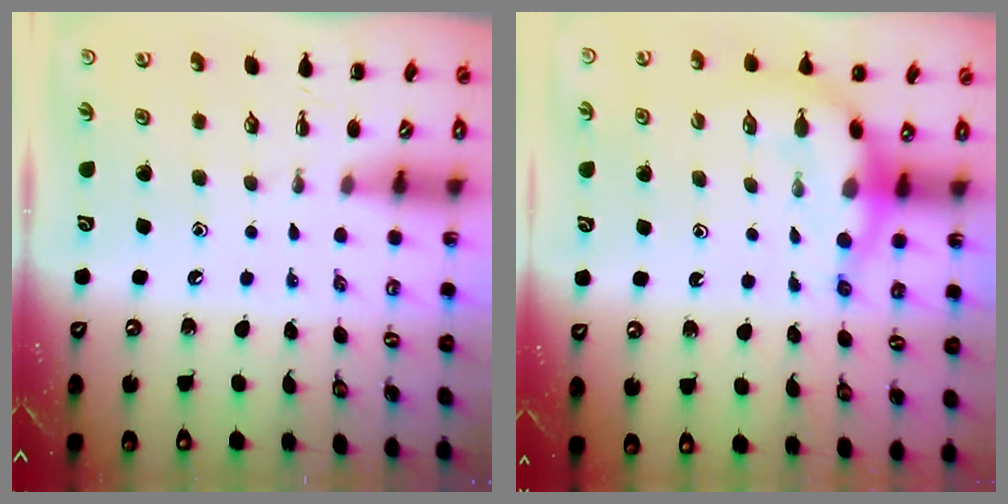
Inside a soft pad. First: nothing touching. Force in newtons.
{"total": 8.8, "press": 8.7, "slide": 1.4}